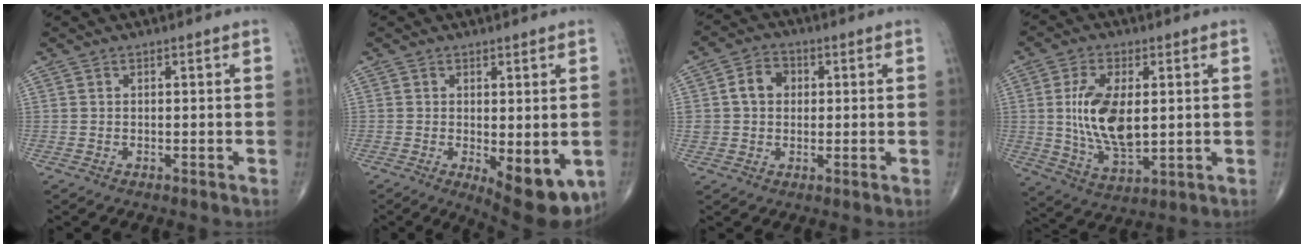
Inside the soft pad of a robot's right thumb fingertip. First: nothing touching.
{"total": 10.8, "force": [-3.0, 4.3, 9.4], "torque": [-0.112, -0.021, -0.031]}
{"total": 6.2, "force": [0.9, 5.1, 3.4], "torque": [-0.046, 0.012, 0.012]}
{"total": 13.2, "force": [1.2, 6.7, 11.4], "torque": [-0.210, -0.016, 0.030]}